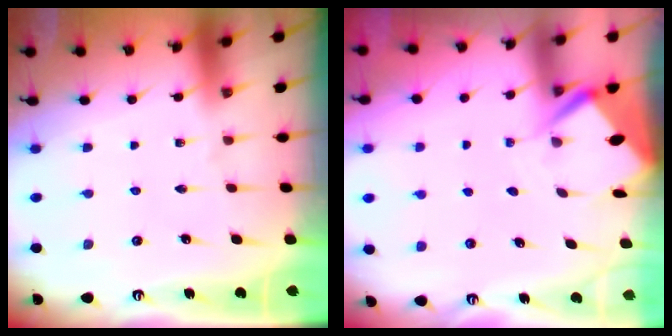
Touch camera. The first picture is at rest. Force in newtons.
{"total": 5.0, "press": 4.9, "slide": 0.2}